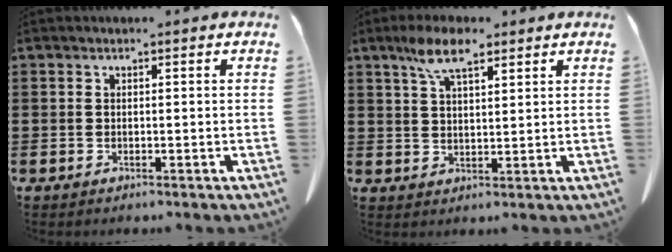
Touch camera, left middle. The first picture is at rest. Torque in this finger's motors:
{"motor_torque": [1.40, 0.74, 0.41, 0.14]}